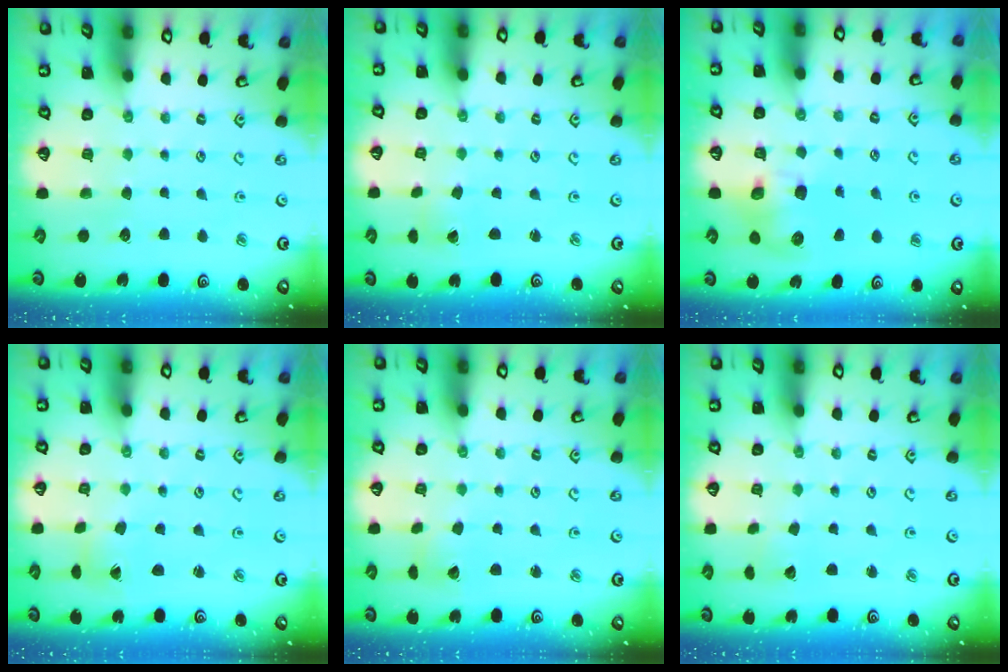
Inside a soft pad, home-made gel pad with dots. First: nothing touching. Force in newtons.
{"total": 0.7, "press": 0.7, "slide": 0.0}
{"total": 8.7, "press": 8.6, "slide": 1.3}
{"total": 0.5, "press": 0.5, "slide": 0.1}
{"total": 2.6, "press": 2.6, "slide": 0.3}
{"total": 1.8, "press": 1.8, "slide": 0.1}